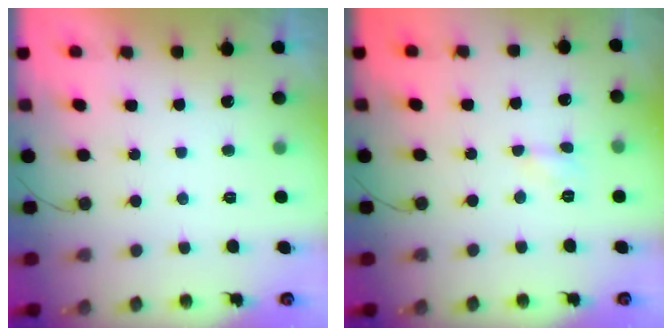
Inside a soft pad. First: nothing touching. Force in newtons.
{"total": 2.9, "press": 2.9, "slide": 0.3}